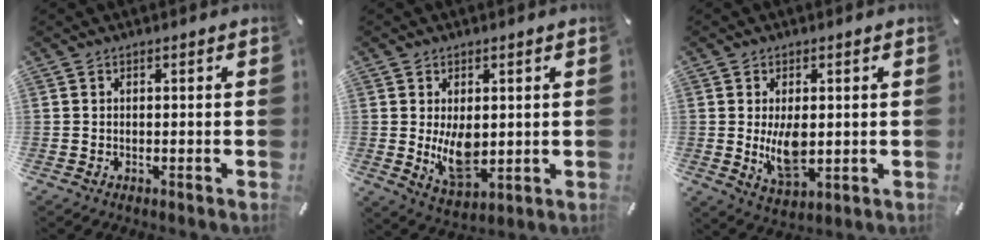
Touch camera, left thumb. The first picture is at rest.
{"total": 9.0, "force": [0.5, 5.4, 7.2], "torque": [-0.128, -0.012, 0.011]}
{"total": 8.0, "force": [0.3, 4.4, 6.7], "torque": [-0.131, -0.013, -0.002]}